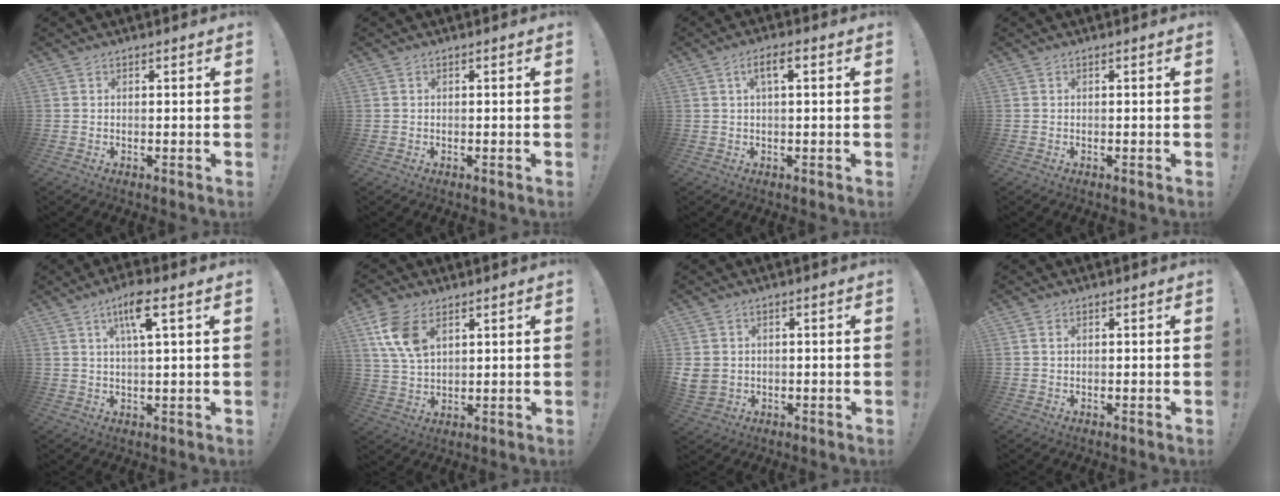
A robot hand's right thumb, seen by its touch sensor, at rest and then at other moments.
{"total": 0.0}
{"total": 4.1, "force": [0.9, 1.0, 3.9], "torque": [-0.064, 0.003, 0.010]}
{"total": 0.0}
{"total": 7.7, "force": [3.4, 1.3, 6.8], "torque": [-0.117, -0.003, 0.052]}
{"total": 11.0, "force": [5.2, 6.5, 7.2], "torque": [-0.147, -0.007, 0.101]}
{"total": 4.4, "force": [0.7, 3.9, 1.9], "torque": [-0.037, -0.007, 0.016]}
{"total": 1.1, "force": [0.5, 0.6, 0.7], "torque": [-0.013, 0.001, 0.008]}